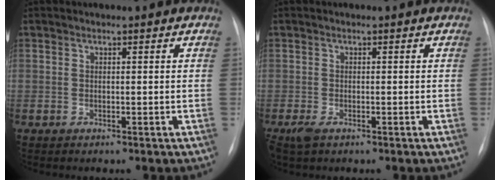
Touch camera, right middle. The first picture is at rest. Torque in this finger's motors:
{"motor_torque": [0.59, -0.44, 0.16, 0.05]}